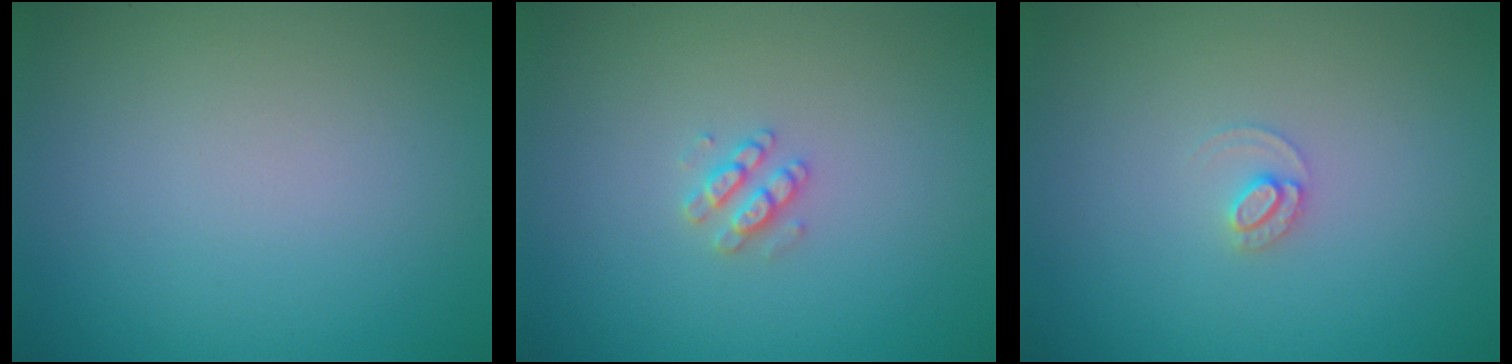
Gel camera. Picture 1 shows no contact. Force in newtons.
{"total": 1.6, "press": 1.6, "slide": 0.3}
{"total": 1.2, "press": 1.2, "slide": 0.0}